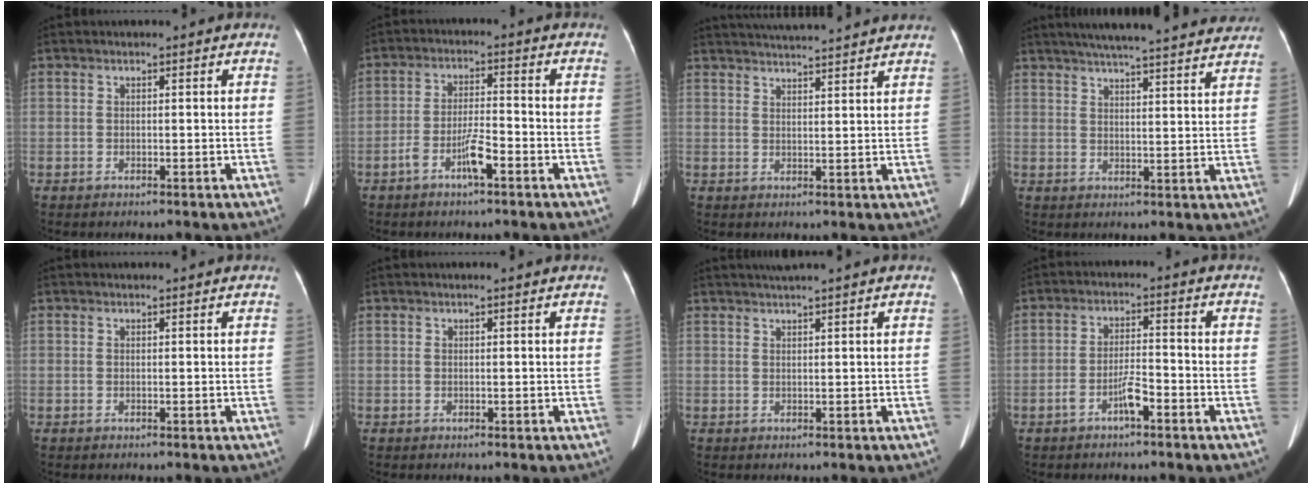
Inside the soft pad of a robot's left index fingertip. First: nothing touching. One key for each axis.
{"total": 4.9, "fx": -2.8, "fy": 0.7, "fz": 3.9, "tx": -0.082, "ty": 0.004, "tz": -0.052}
{"total": 12.0, "fx": 11.2, "fy": -0.1, "fz": 4.2, "tx": -0.072, "ty": 0.025, "tz": 0.151}
{"total": 21.5, "fx": 19.2, "fy": 1.6, "fz": 9.5, "tx": -0.143, "ty": 0.017, "tz": 0.247}
{"total": 0.8, "fx": 0.7, "fy": 0.0, "fz": 0.2, "tx": -0.005, "ty": 0.005, "tz": 0.011}
{"total": 0.7, "fx": 0.6, "fy": 0.0, "fz": 0.2, "tx": -0.008, "ty": 0.005, "tz": 0.010}
{"total": 3.2, "fx": 2.7, "fy": -0.7, "fz": 1.7, "tx": -0.018, "ty": 0.023, "tz": 0.048}
{"total": 3.8, "fx": -2.3, "fy": 0.7, "fz": 2.9, "tx": -0.058, "ty": 0.006, "tz": -0.042}